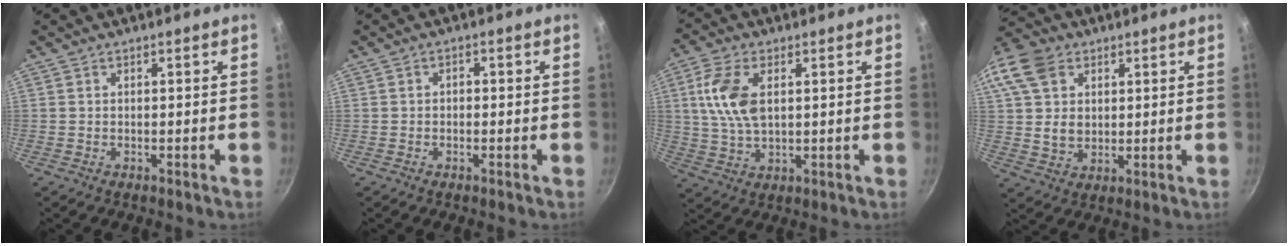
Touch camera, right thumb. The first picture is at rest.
{"total": 1.2, "force": [-0.4, 0.9, 0.6], "torque": [-0.010, 0.005, -0.007]}
{"total": 10.0, "force": [2.2, 5.6, 8.0], "torque": [-0.154, -0.002, 0.044]}
{"total": 16.8, "force": [6.2, 12.8, 9.0], "torque": [-0.190, 0.008, 0.113]}